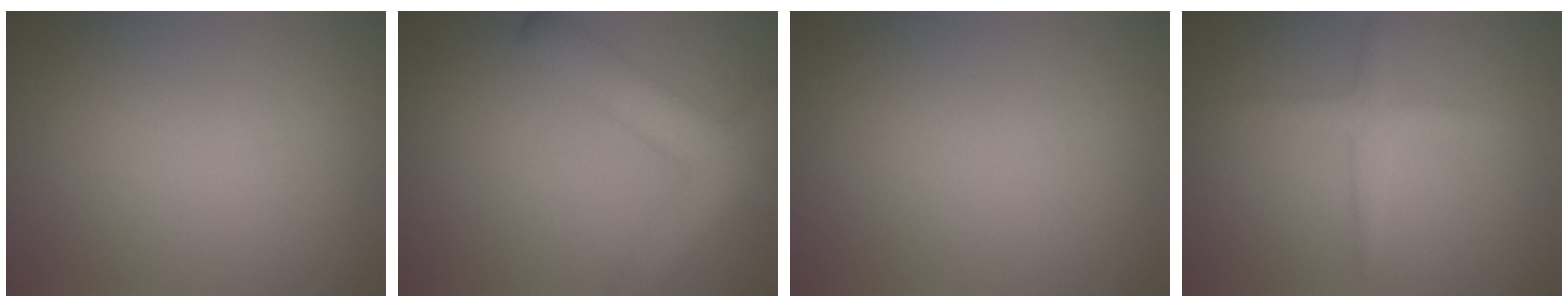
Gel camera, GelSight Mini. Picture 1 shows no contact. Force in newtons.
{"total": 6.2, "press": 6.1, "slide": 0.4}
{"total": 0.0}
{"total": 2.0, "press": 2.0, "slide": 0.1}